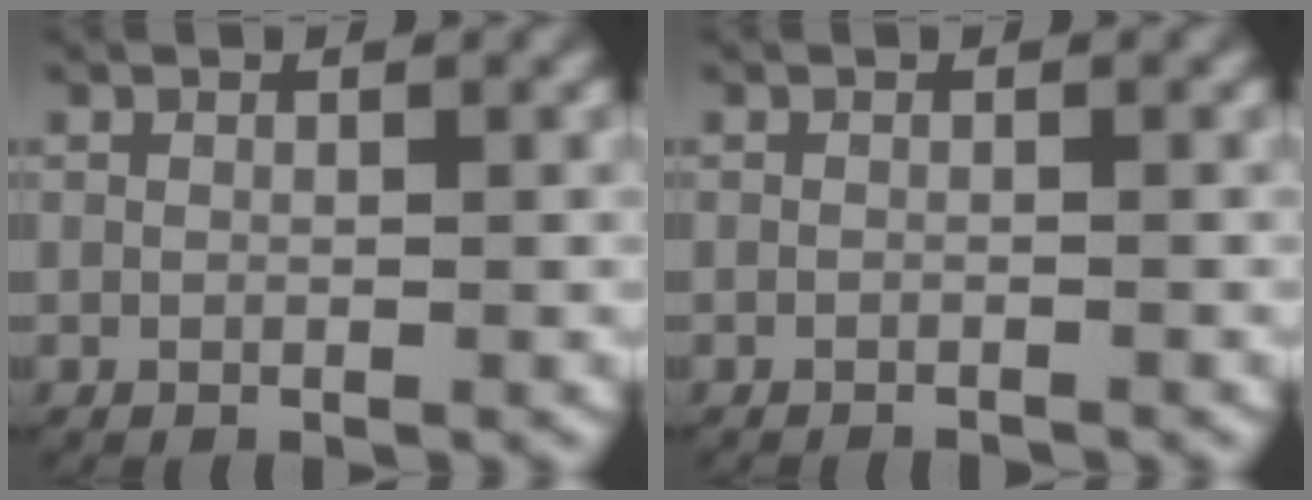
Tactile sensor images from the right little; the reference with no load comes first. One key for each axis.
{"total": 1.0, "fx": -1.0, "fy": 0.0, "fz": 0.0, "tx": -0.004, "ty": -0.005, "tz": -0.013}